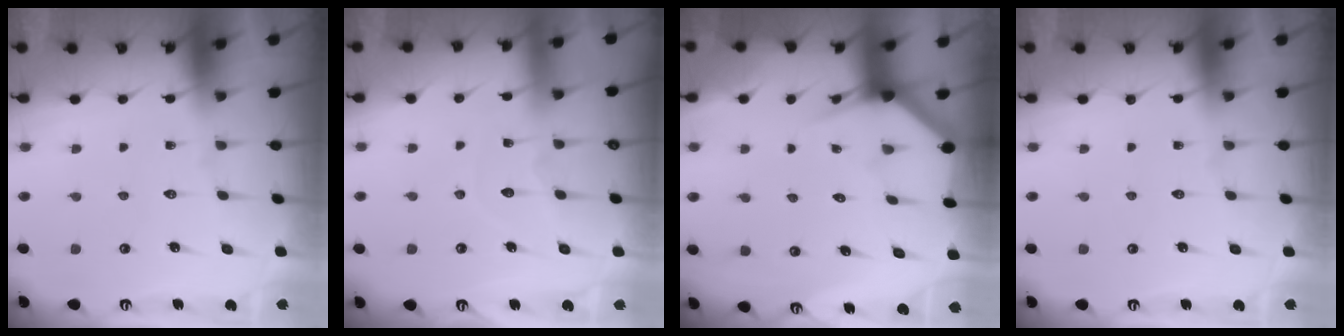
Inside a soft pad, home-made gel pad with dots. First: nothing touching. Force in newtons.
{"total": 5.2, "press": 5.2, "slide": 0.3}
{"total": 3.0, "press": 3.0, "slide": 0.1}
{"total": 0.0}